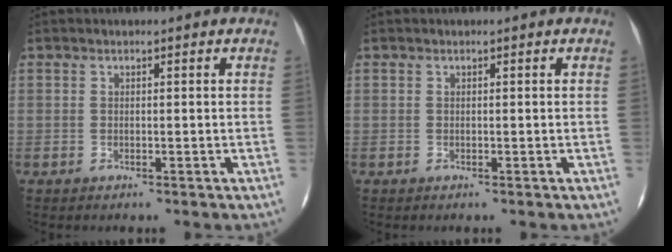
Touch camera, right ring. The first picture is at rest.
{"total": 0.0}